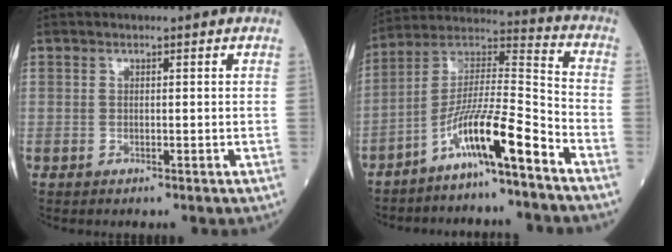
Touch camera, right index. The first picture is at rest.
{"total": 11.8, "force": [-7.4, -0.2, 9.2], "torque": [-0.176, 0.009, -0.141]}